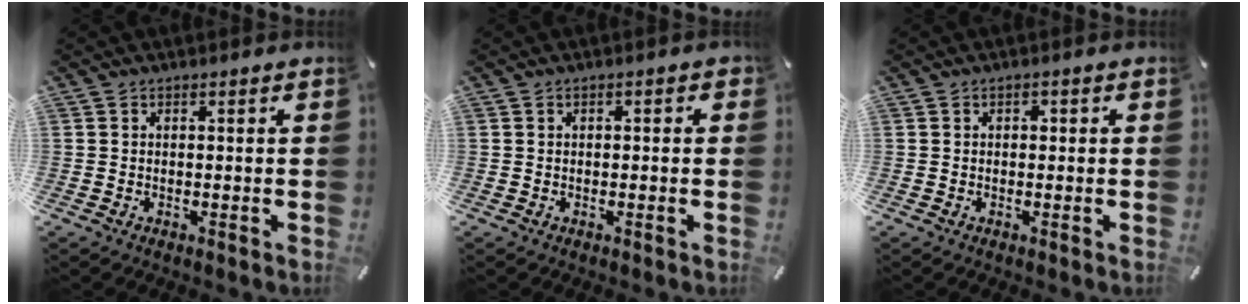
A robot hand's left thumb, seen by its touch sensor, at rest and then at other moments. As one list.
[{"total": 1.3, "force": [-0.2, 0.7, 1.0], "torque": [-0.017, 0.004, -0.004]}, {"total": 1.1, "force": [0.1, 0.8, 0.7], "torque": [-0.015, 0.007, -0.001]}]